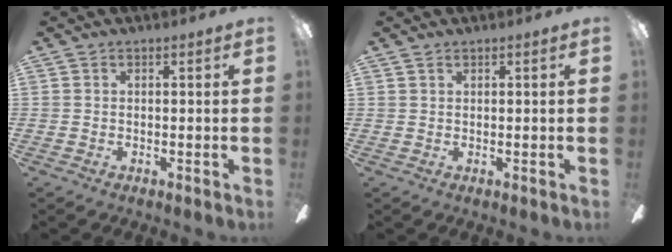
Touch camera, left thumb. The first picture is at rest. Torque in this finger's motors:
{"motor_torque": [-0.05, 0.09, -0.27, 0.19, 0.03]}